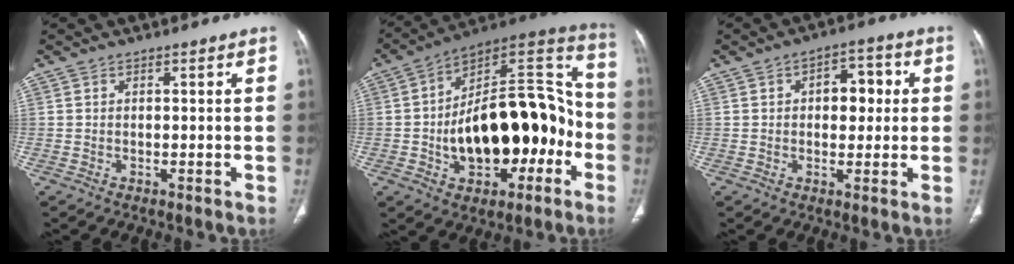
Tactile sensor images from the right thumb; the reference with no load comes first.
{"total": 27.9, "force": [-5.6, 15.2, 22.7], "torque": [-0.324, 0.059, -0.072]}
{"total": 7.3, "force": [1.1, 4.5, 5.6], "torque": [-0.049, 0.014, 0.014]}